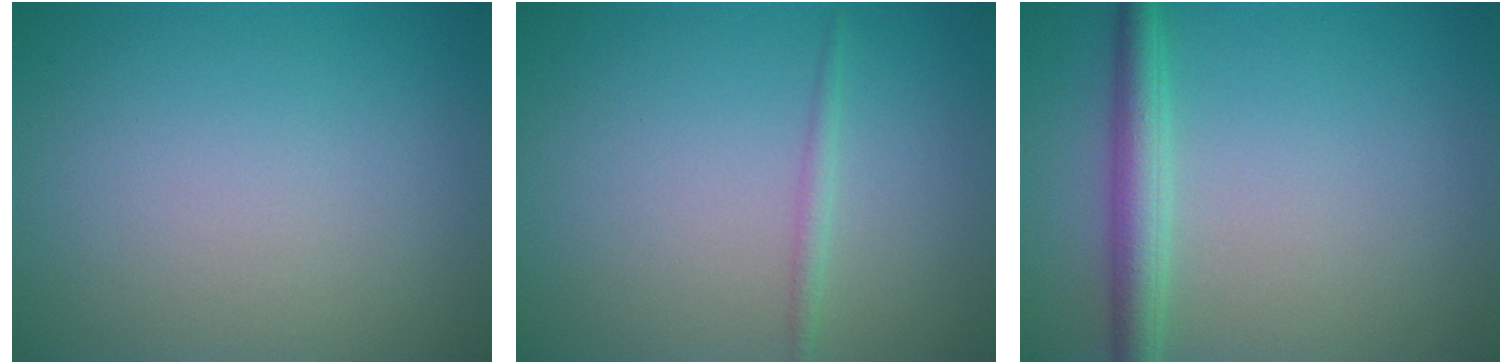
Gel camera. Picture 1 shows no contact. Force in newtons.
{"total": 1.0, "press": 1.0, "slide": 0.1}
{"total": 3.2, "press": 3.2, "slide": 0.2}